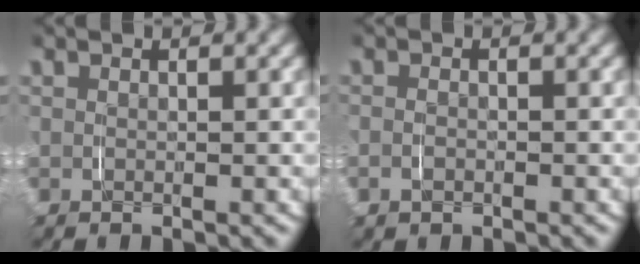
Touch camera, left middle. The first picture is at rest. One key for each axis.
{"total": 1.0, "fx": -0.4, "fy": 0.7, "fz": 0.6, "tx": -0.021, "ty": -0.003, "tz": -0.005}